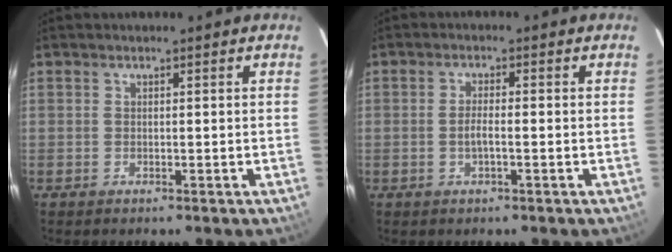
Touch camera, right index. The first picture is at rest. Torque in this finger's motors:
{"motor_torque": [-0.19, 0.22, -0.02, 0.00]}